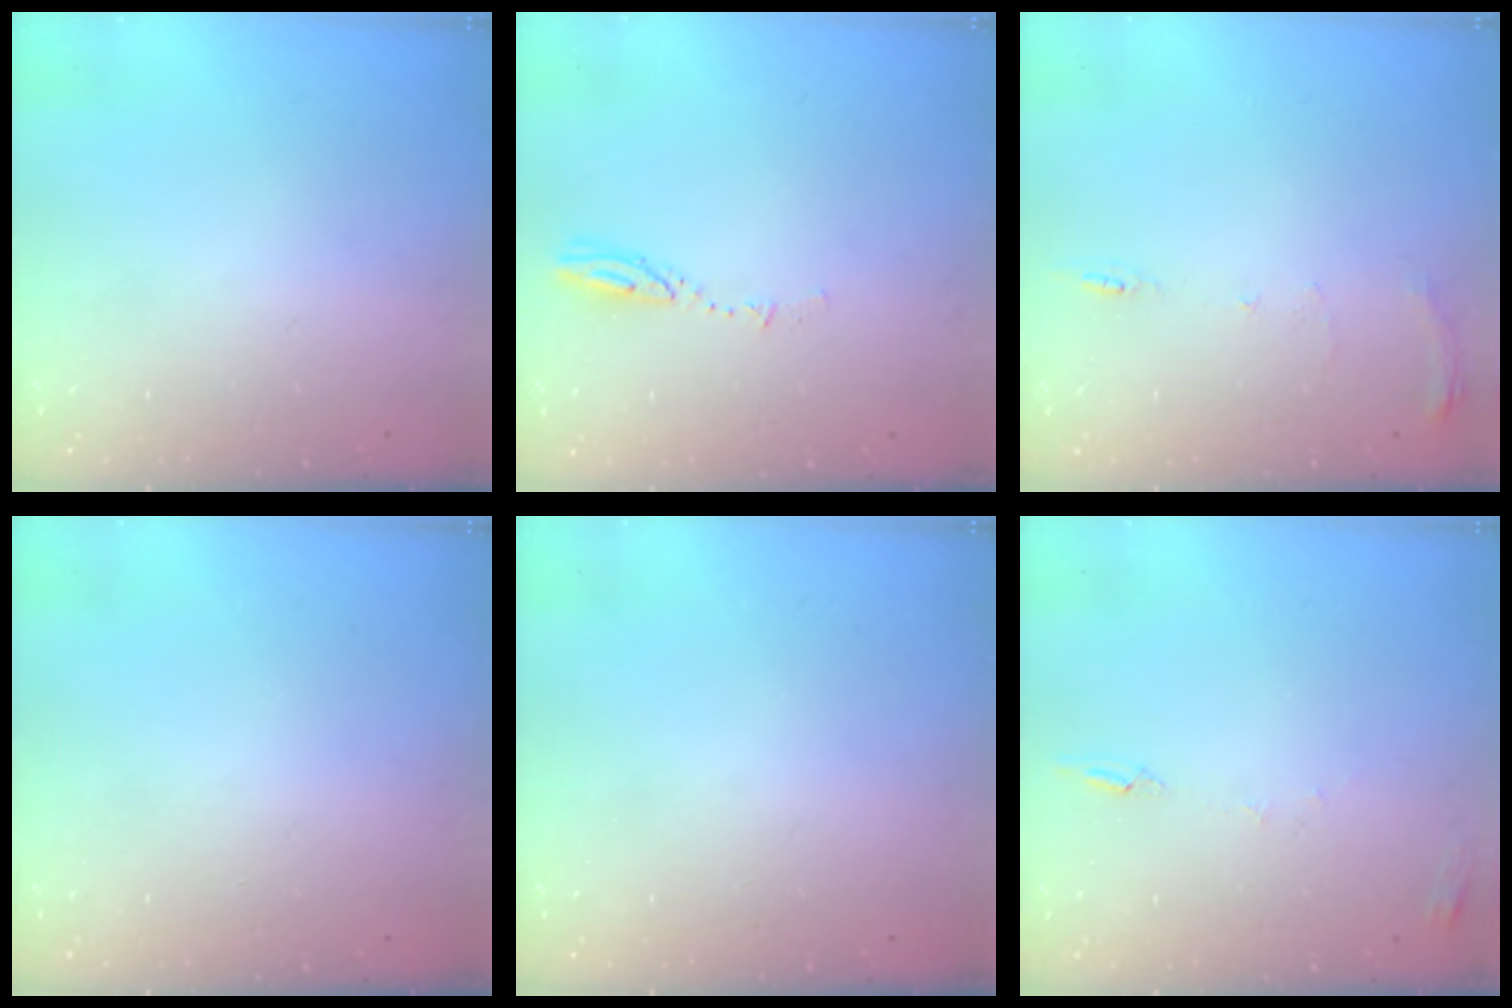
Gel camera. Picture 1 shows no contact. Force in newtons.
{"total": 3.1, "press": 3.1, "slide": 0.4}
{"total": 7.4, "press": 7.4, "slide": 0.8}
{"total": 0.0}
{"total": 0.0}
{"total": 6.0, "press": 6.0, "slide": 0.6}